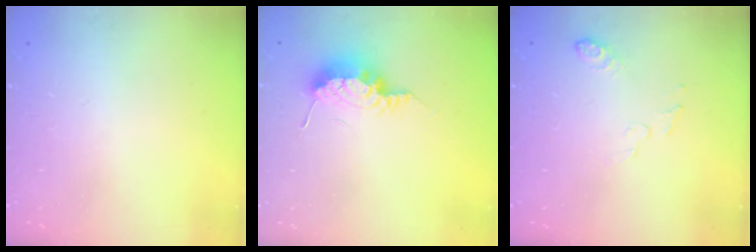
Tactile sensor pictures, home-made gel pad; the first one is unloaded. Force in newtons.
{"total": 10.5, "press": 9.2, "slide": 5.2}
{"total": 6.3, "press": 6.2, "slide": 1.1}